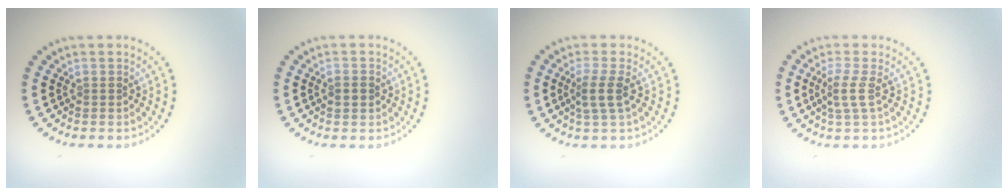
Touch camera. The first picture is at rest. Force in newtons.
{"total": 1.7, "press": 1.7, "slide": 0.0}
{"total": 2.3, "press": 1.8, "slide": 1.3}
{"total": 2.0, "press": 1.5, "slide": 1.2}